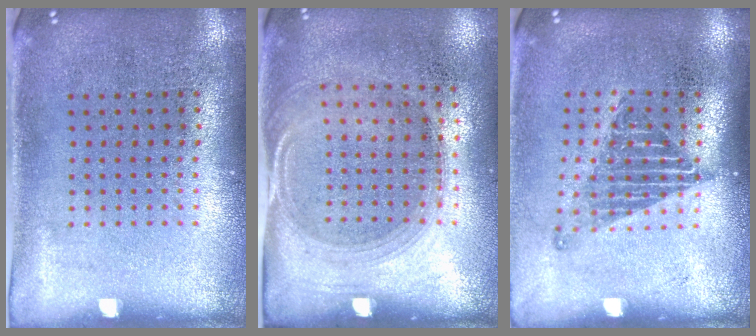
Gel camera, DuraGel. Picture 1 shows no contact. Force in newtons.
{"total": 1.5, "press": 1.3, "slide": 0.7}
{"total": 1.3, "press": 1.1, "slide": 0.7}